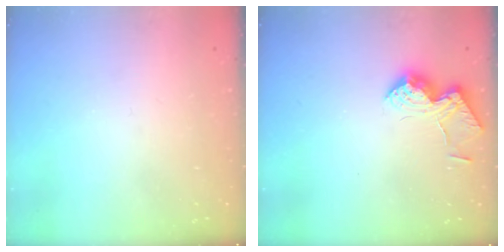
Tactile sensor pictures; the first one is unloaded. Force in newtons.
{"total": 12.5, "press": 12.5, "slide": 0.7}